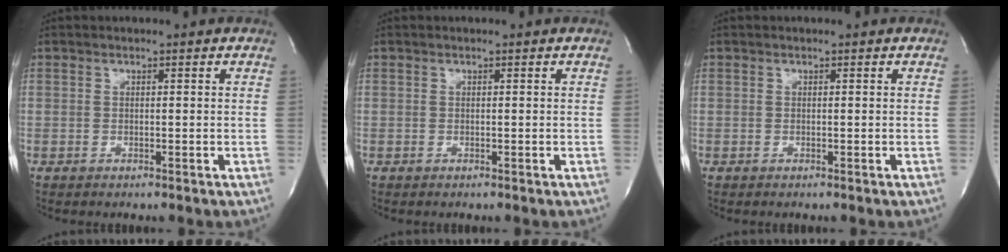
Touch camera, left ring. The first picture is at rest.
{"total": 0.0}
{"total": 0.0}